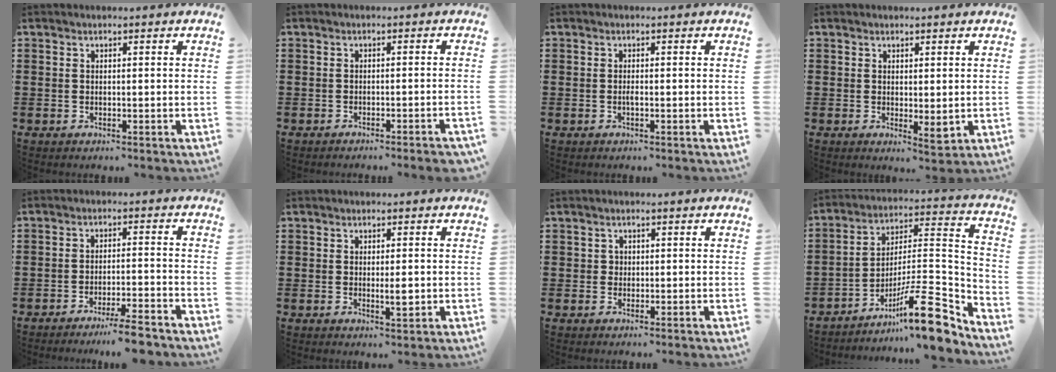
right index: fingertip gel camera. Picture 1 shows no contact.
{"total": 1.8, "force": [-1.5, -0.2, 0.9], "torque": [-0.014, 0.000, -0.029]}
{"total": 0.9, "force": [-0.4, 0.1, 0.8], "torque": [-0.016, -0.005, -0.006]}
{"total": 2.6, "force": [0.7, 1.1, 2.2], "torque": [-0.041, 0.000, 0.014]}
{"total": 5.0, "force": [-4.3, -0.5, 2.6], "torque": [-0.042, -0.013, -0.078]}
{"total": 2.9, "force": [-0.3, 0.6, 2.8], "torque": [-0.049, -0.003, -0.005]}
{"total": 0.9, "force": [0.2, 0.9, 0.3], "torque": [-0.008, 0.004, 0.004]}
{"total": 15.8, "force": [-10.2, 3.5, 11.5], "torque": [-0.157, 0.029, -0.173]}